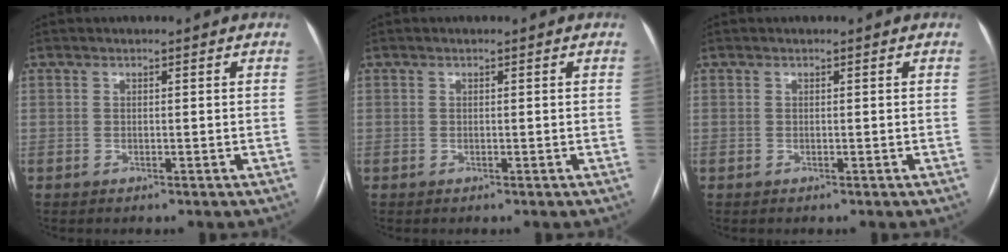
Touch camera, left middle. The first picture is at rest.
{"total": 0.0}
{"total": 0.0}